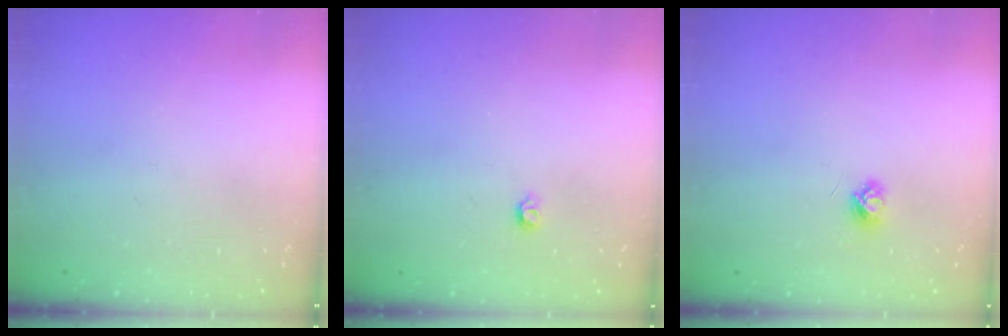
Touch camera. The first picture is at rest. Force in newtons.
{"total": 3.5, "press": 3.5, "slide": 0.5}
{"total": 3.7, "press": 3.7, "slide": 0.4}